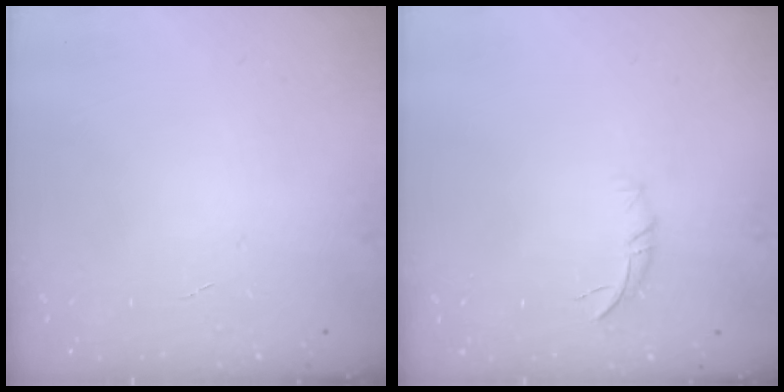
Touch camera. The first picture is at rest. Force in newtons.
{"total": 6.9, "press": 6.6, "slide": 2.0}